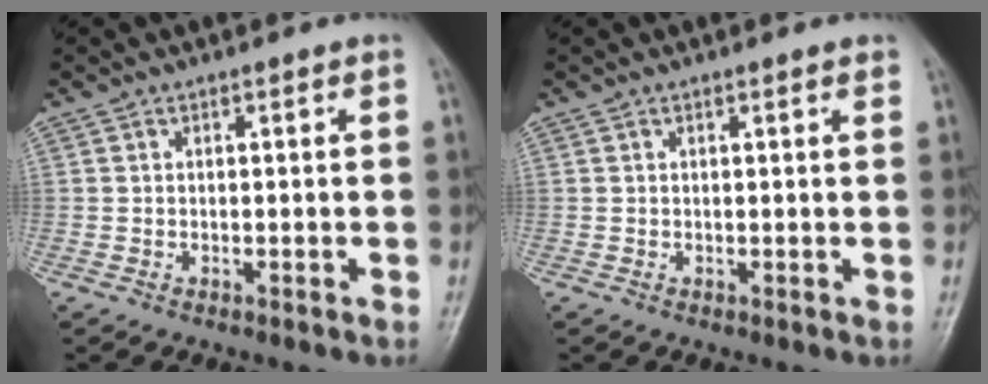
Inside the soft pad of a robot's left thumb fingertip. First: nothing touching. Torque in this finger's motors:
{"motor_torque": [-0.01, -0.06, -0.34, 0.12, 0.00]}